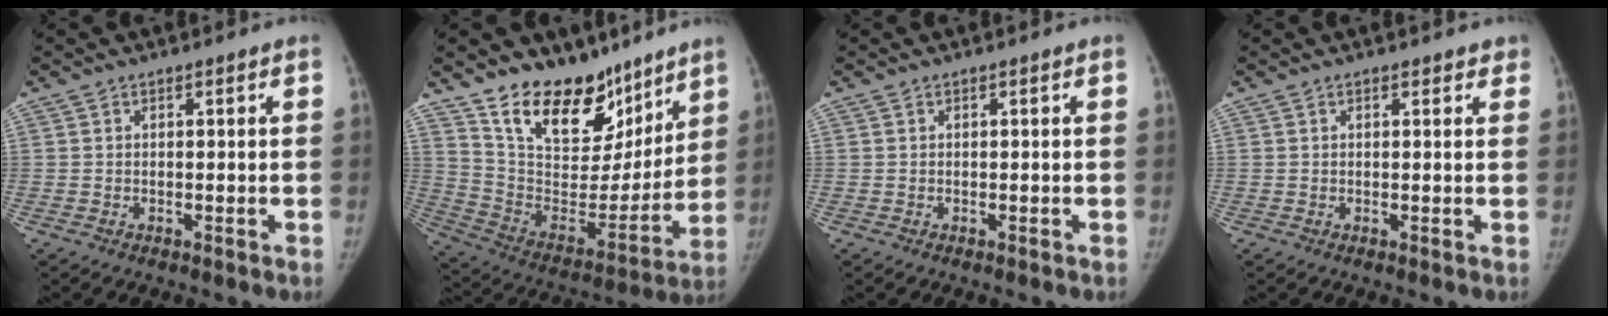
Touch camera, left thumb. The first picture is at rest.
{"total": 22.6, "force": [16.5, 11.6, 10.1], "torque": [-0.110, -0.094, 0.281]}
{"total": 0.0}
{"total": 1.5, "force": [1.2, 0.8, 0.4], "torque": [0.013, -0.003, 0.008]}